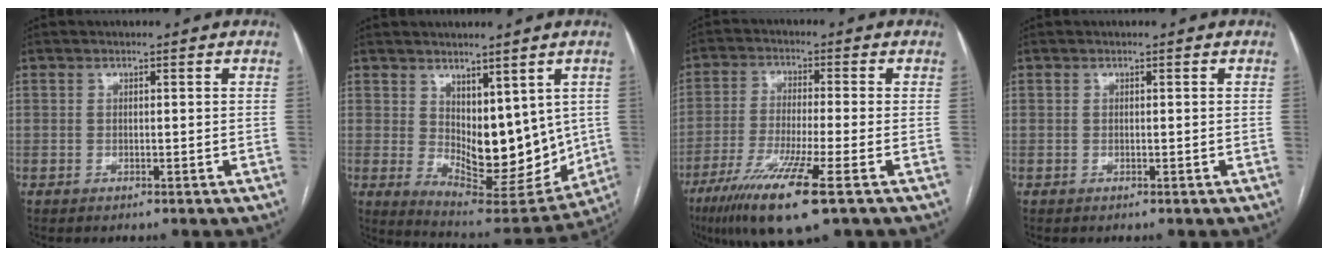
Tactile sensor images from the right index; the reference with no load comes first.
{"total": 14.0, "force": [1.8, 7.0, 11.9], "torque": [-0.167, -0.019, 0.057]}
{"total": 12.2, "force": [-6.7, 0.0, 10.2], "torque": [-0.200, -0.032, -0.120]}
{"total": 0.0}